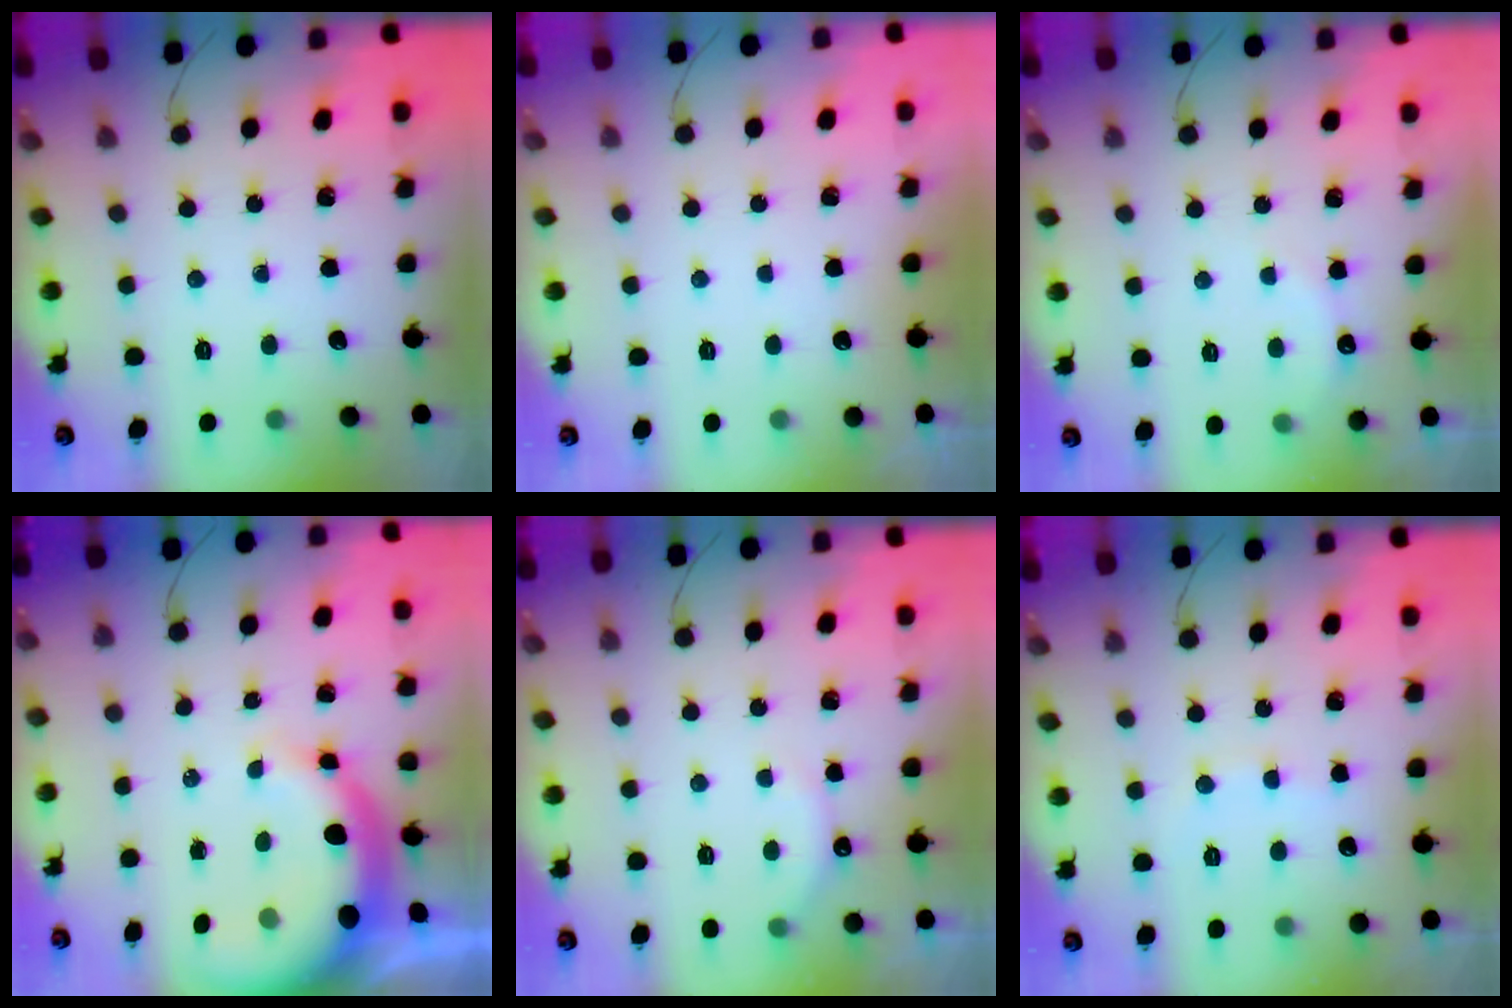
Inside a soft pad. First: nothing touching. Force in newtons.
{"total": 3.0, "press": 3.0, "slide": 0.1}
{"total": 5.1, "press": 4.9, "slide": 1.1}
{"total": 10.9, "press": 10.8, "slide": 1.8}
{"total": 5.3, "press": 5.2, "slide": 1.1}
{"total": 6.8, "press": 6.7, "slide": 1.2}